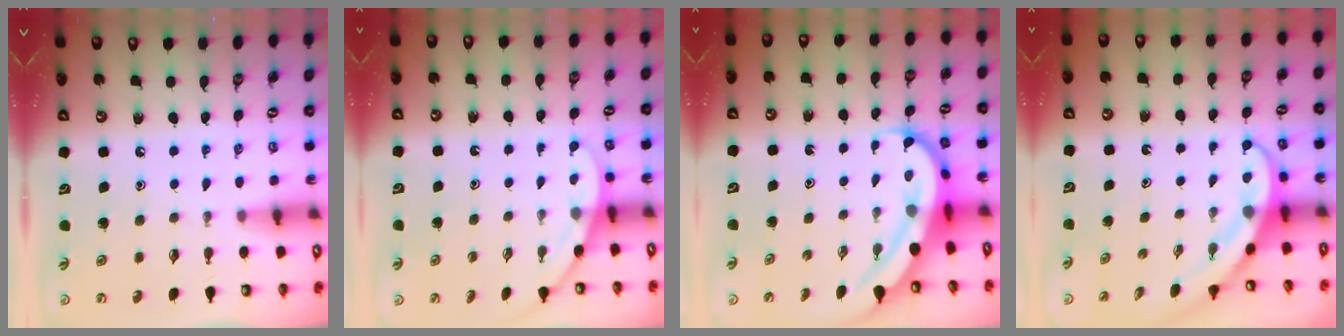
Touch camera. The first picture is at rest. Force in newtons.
{"total": 2.8, "press": 2.8, "slide": 0.2}
{"total": 6.9, "press": 6.7, "slide": 1.6}
{"total": 3.8, "press": 3.8, "slide": 0.3}